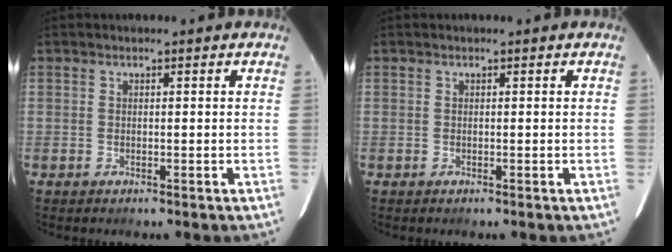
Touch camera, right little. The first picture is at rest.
{"total": 0.0}